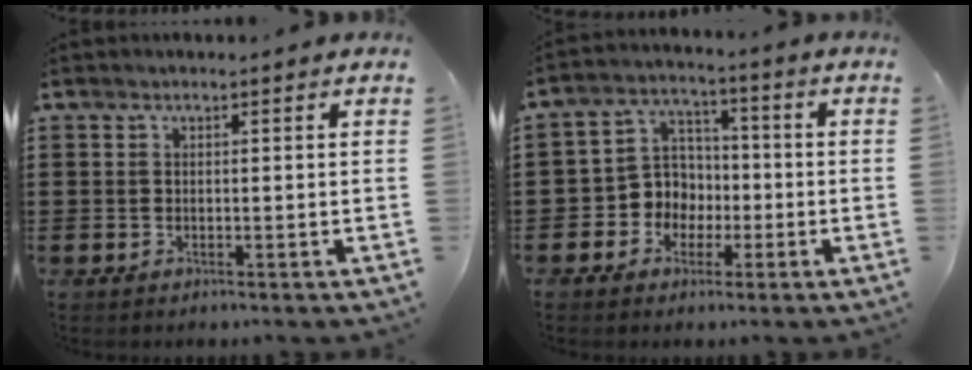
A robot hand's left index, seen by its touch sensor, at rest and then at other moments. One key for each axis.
{"total": 6.1, "fx": -1.7, "fy": 5.7, "fz": 1.3, "tx": -0.059, "ty": 0.008, "tz": -0.038}